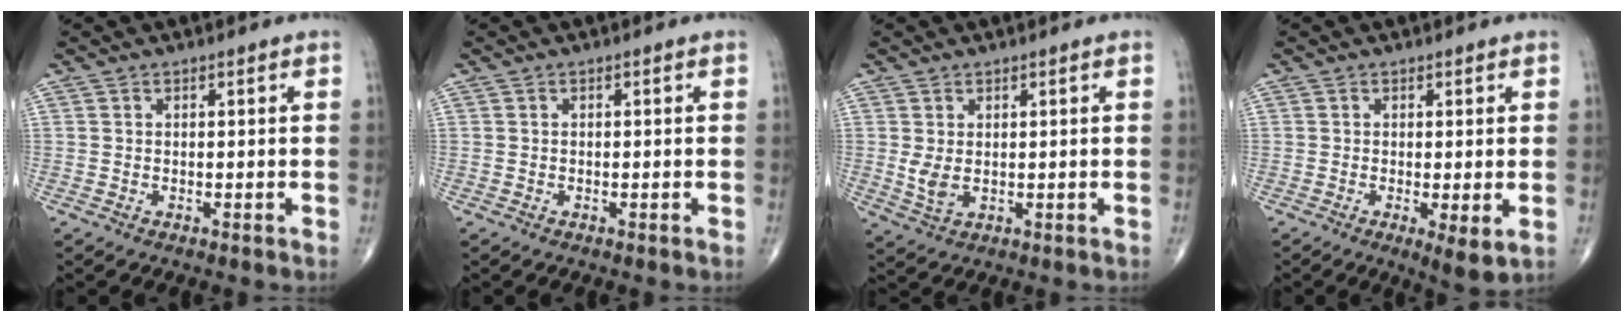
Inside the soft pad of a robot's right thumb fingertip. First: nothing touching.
{"total": 0.0}
{"total": 3.3, "force": [0.4, 1.9, 2.6], "torque": [-0.054, -0.006, 0.017]}
{"total": 4.3, "force": [-0.8, 1.1, 4.1], "torque": [-0.072, -0.017, -0.017]}